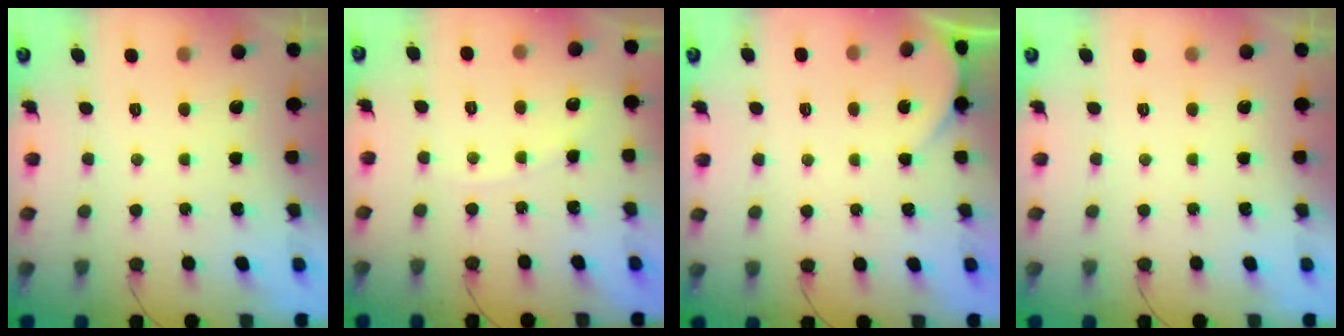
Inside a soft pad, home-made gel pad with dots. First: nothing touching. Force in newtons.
{"total": 3.4, "press": 3.4, "slide": 0.6}
{"total": 2.4, "press": 2.4, "slide": 0.3}
{"total": 0.0}